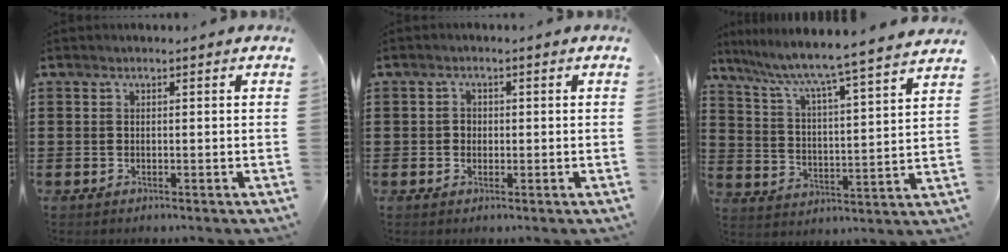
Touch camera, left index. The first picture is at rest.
{"total": 1.4, "force": [-0.1, 1.3, 0.4], "torque": [-0.013, 0.007, -0.004]}
{"total": 5.6, "force": [4.9, -1.0, 2.5], "torque": [-0.070, -0.052, 0.072]}